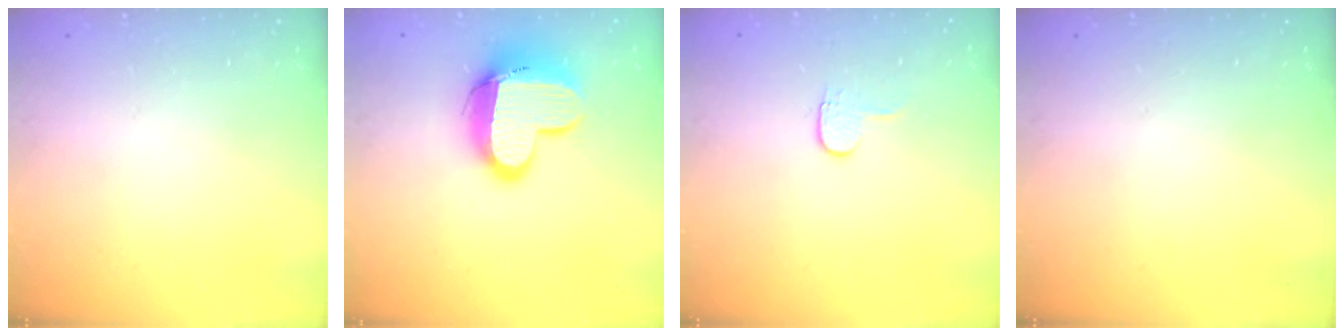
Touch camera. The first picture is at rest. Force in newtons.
{"total": 14.3, "press": 14.3, "slide": 1.2}
{"total": 3.6, "press": 3.6, "slide": 0.4}
{"total": 0.0}